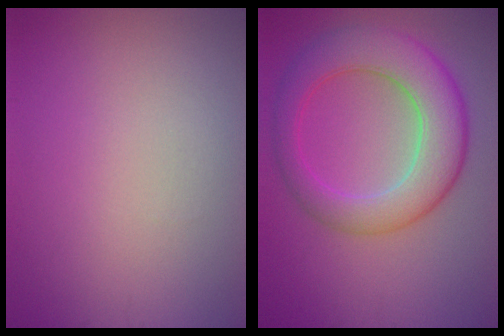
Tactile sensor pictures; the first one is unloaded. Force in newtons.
{"total": 7.4, "press": 7.4, "slide": 0.1}